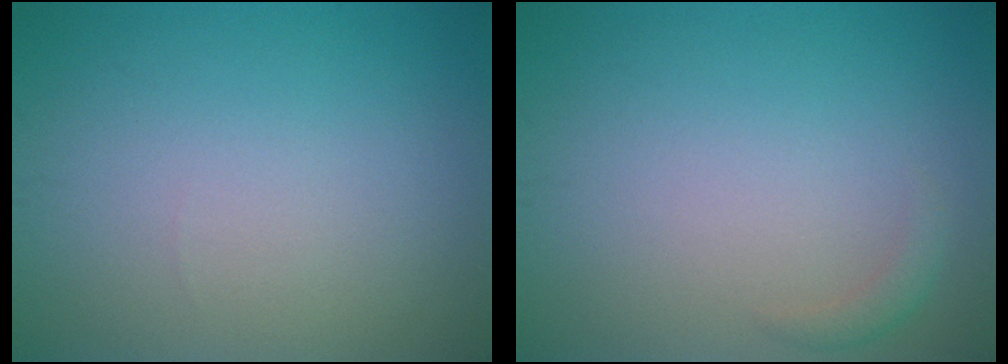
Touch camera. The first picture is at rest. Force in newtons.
{"total": 1.0, "press": 1.0, "slide": 0.0}